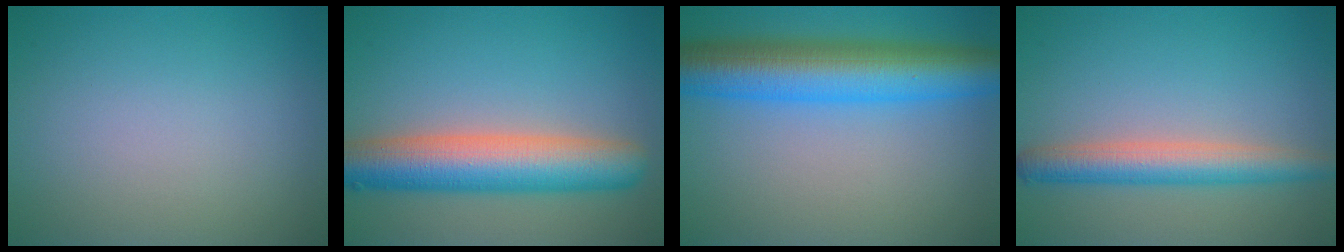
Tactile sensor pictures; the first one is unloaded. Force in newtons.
{"total": 8.2, "press": 8.2, "slide": 0.4}
{"total": 9.3, "press": 9.3, "slide": 0.1}
{"total": 4.4, "press": 4.4, "slide": 0.2}